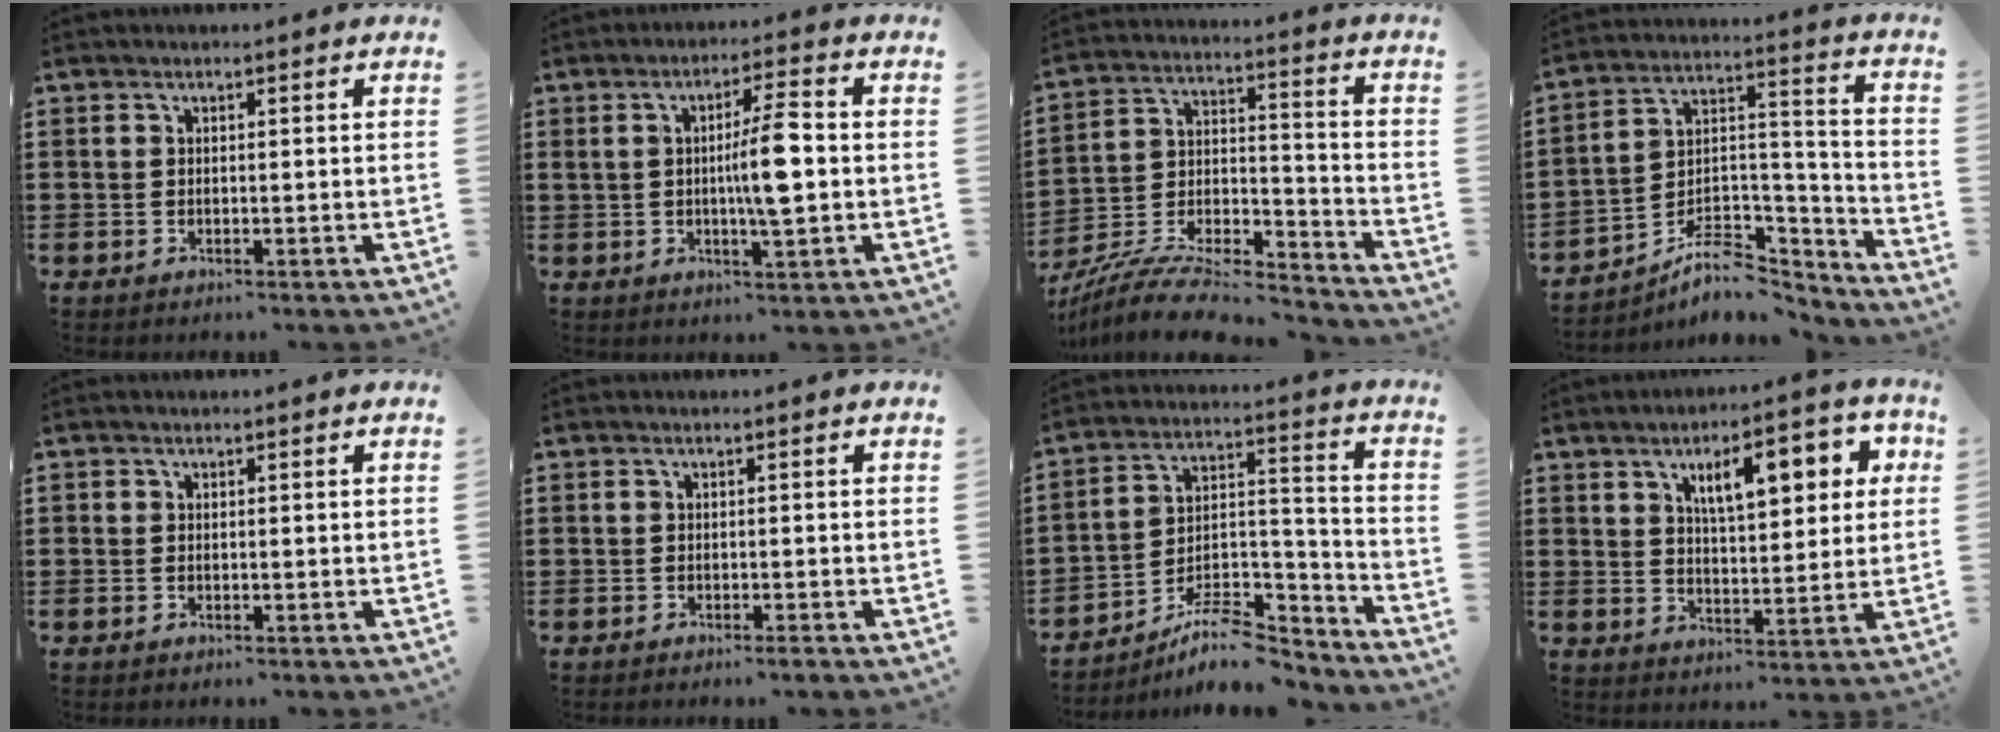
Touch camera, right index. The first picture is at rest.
{"total": 7.2, "force": [-0.2, 1.0, 7.1], "torque": [-0.119, 0.000, -0.009]}
{"total": 9.9, "force": [-9.0, 1.6, 3.9], "torque": [-0.068, 0.011, -0.177]}
{"total": 8.6, "force": [-6.9, 3.8, 3.3], "torque": [-0.050, 0.023, -0.128]}
{"total": 0.0}
{"total": 0.7, "force": [-0.6, 0.0, 0.4], "torque": [-0.009, -0.002, -0.011]}
{"total": 10.2, "force": [-8.6, 3.3, 4.3], "torque": [-0.057, 0.038, -0.157]}
{"total": 9.3, "force": [3.9, 3.7, 7.6], "torque": [-0.126, 0.002, 0.059]}